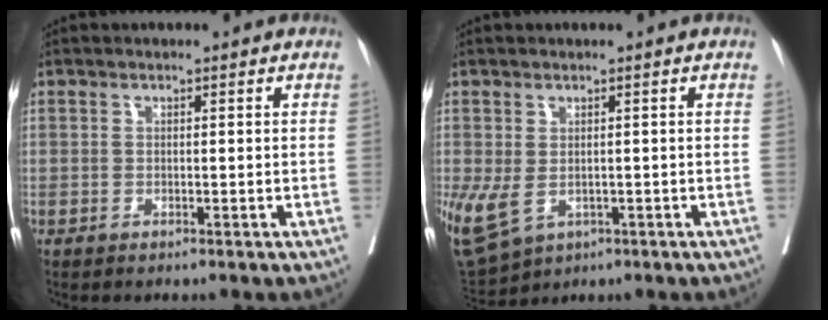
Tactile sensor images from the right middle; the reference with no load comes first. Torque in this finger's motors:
{"motor_torque": [1.13, -0.87, 1.05, 0.21]}